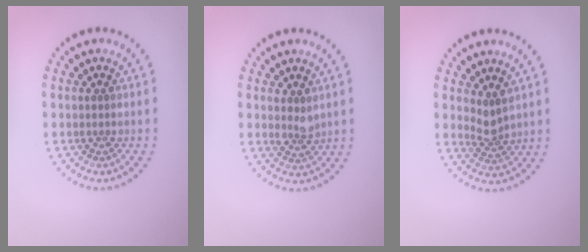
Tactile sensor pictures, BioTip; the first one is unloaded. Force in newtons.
{"total": 1.7, "press": 1.4, "slide": 0.8}
{"total": 2.0, "press": 1.4, "slide": 1.4}